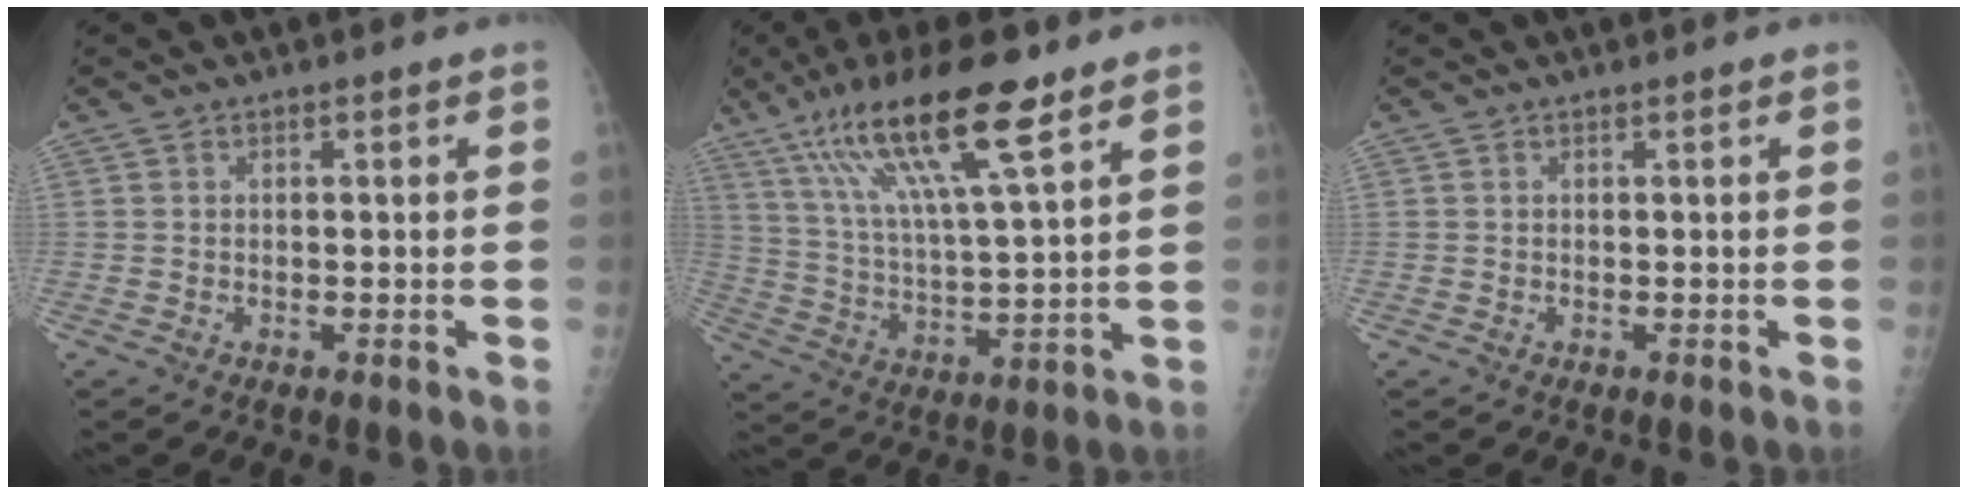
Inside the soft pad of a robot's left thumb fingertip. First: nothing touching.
{"total": 18.4, "force": [11.0, 3.2, 14.5], "torque": [-0.266, -0.028, 0.203]}
{"total": 0.0}